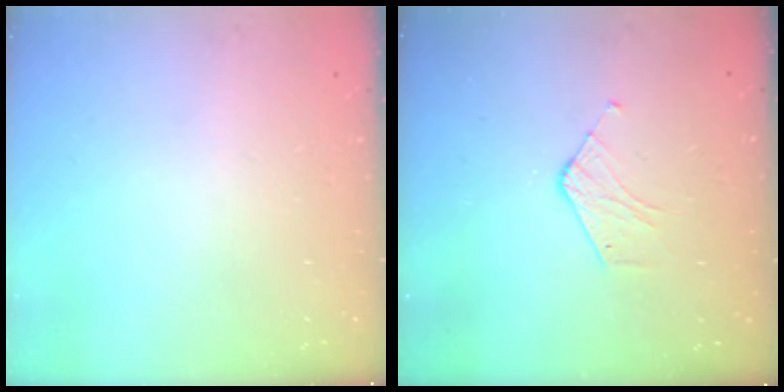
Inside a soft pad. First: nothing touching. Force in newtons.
{"total": 4.4, "press": 4.4, "slide": 0.3}